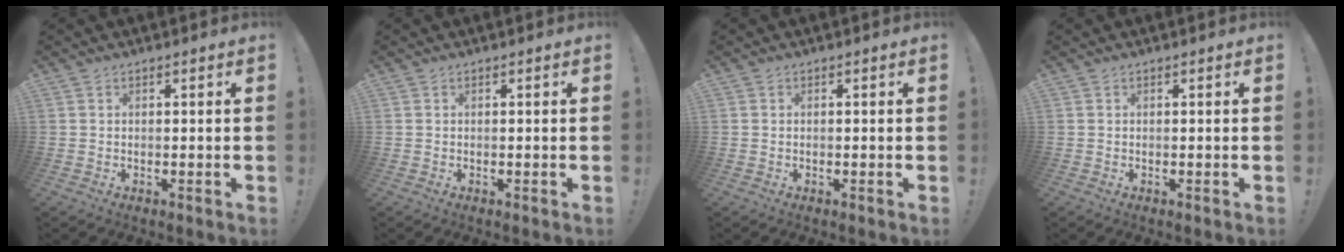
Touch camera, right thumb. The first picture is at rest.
{"total": 0.0}
{"total": 0.0}
{"total": 0.0}